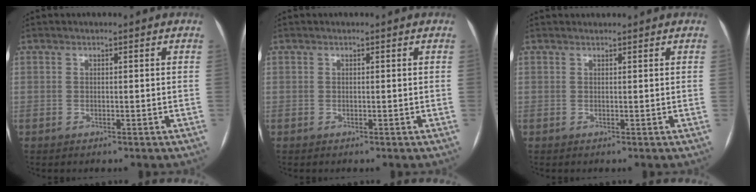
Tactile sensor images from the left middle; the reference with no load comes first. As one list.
[{"total": 0.0}, {"total": 1.2, "force": [1.2, 0.1, 0.1], "torque": [-0.007, 0.014, 0.021]}]